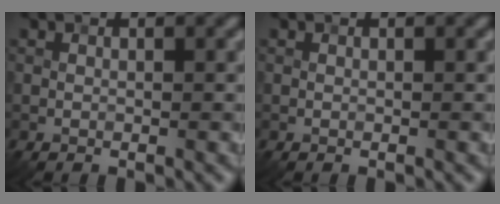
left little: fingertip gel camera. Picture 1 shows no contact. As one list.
[{"total": 0.0}]